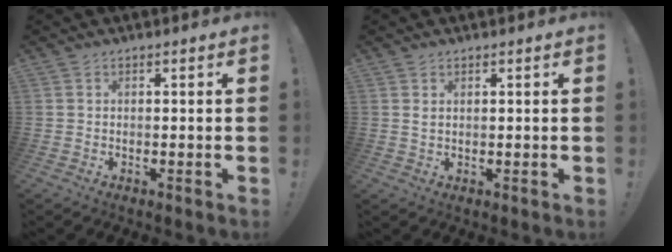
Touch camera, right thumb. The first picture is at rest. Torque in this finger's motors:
{"motor_torque": [-0.24, -0.30, -0.11, 0.09, 0.11]}